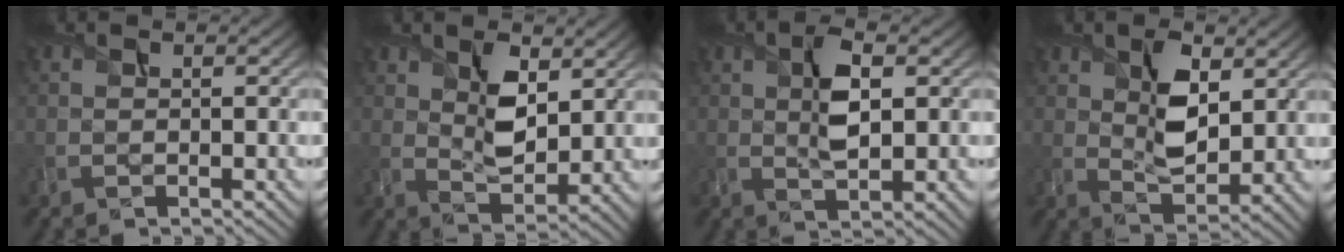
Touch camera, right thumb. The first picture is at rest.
{"total": 6.2, "force": [2.5, 3.1, 4.8], "torque": [-0.093, -0.011, 0.049]}
{"total": 5.6, "force": [1.0, 2.2, 5.0], "torque": [-0.095, 0.001, 0.020]}
{"total": 7.0, "force": [2.4, 3.5, 5.6], "torque": [-0.107, -0.007, 0.046]}